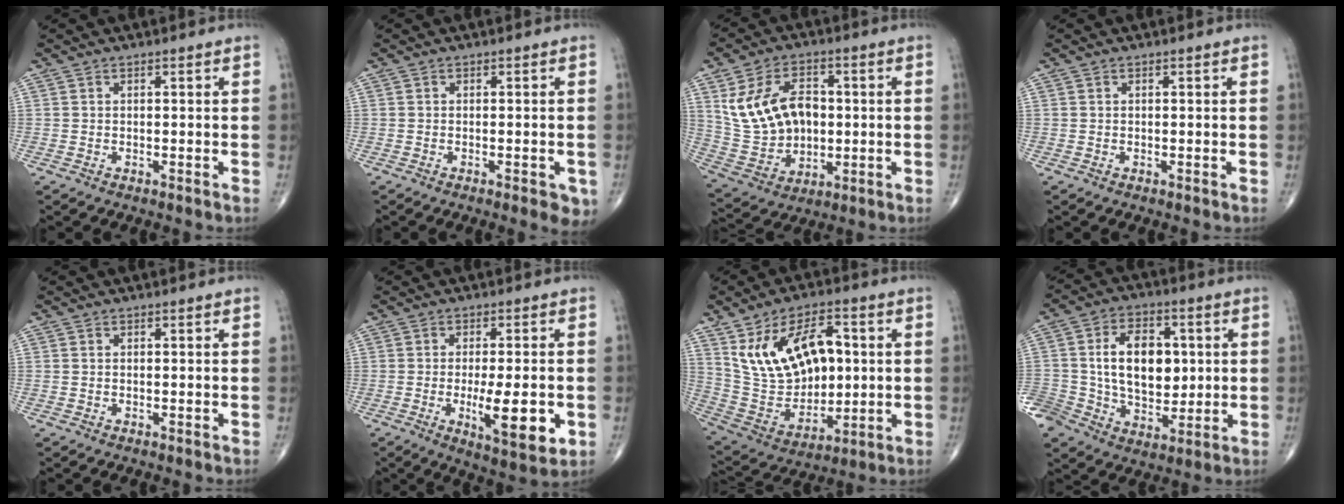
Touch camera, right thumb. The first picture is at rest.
{"total": 3.9, "force": [-1.6, 1.3, 3.3], "torque": [-0.031, -0.006, -0.016]}
{"total": 15.3, "force": [2.5, 10.8, 10.5], "torque": [-0.163, 0.007, 0.060]}
{"total": 0.0}
{"total": 0.0}
{"total": 11.1, "force": [-2.4, 3.4, 10.3], "torque": [-0.152, -0.019, -0.031]}
{"total": 19.5, "force": [4.6, 12.2, 14.5], "torque": [-0.221, 0.002, 0.100]}
{"total": 18.4, "force": [0.7, 12.9, 13.1], "torque": [-0.221, 0.017, 0.024]}